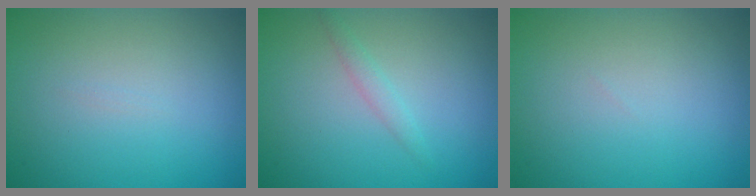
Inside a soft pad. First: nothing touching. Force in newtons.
{"total": 1.1, "press": 1.1, "slide": 0.0}
{"total": 0.0}